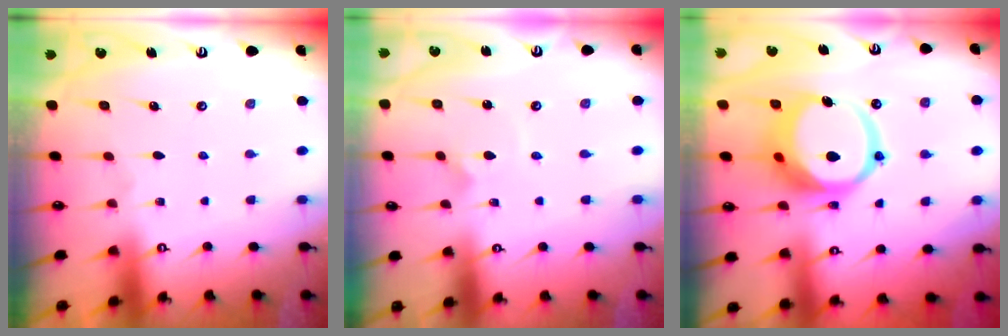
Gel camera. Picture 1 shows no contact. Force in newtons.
{"total": 2.3, "press": 2.3, "slide": 0.0}
{"total": 15.0, "press": 14.8, "slide": 1.8}